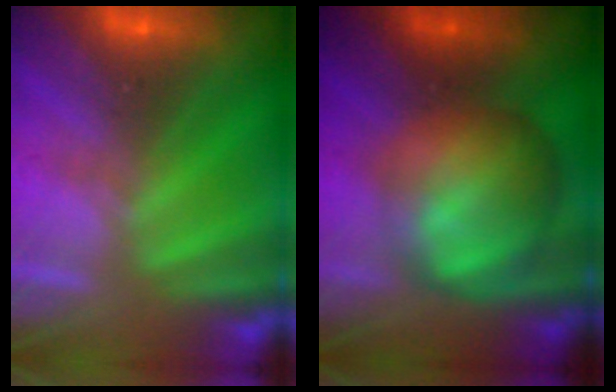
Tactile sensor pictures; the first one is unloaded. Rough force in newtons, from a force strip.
{"total": 10.8}